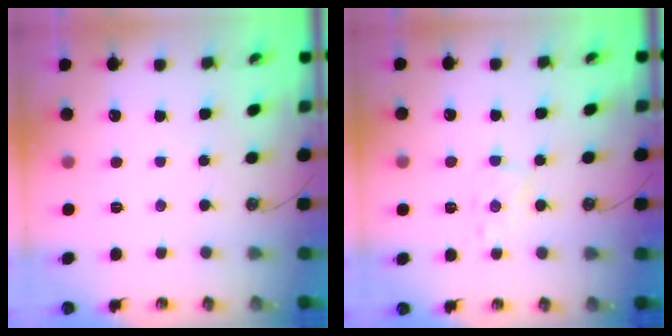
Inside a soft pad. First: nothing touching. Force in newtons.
{"total": 6.6, "press": 6.5, "slide": 1.3}